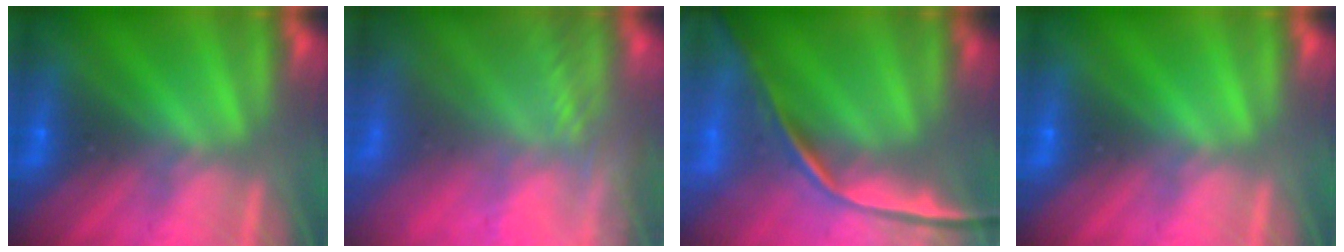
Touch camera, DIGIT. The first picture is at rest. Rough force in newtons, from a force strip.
{"total": 7.0}
{"total": 7.4}
{"total": 0.0}